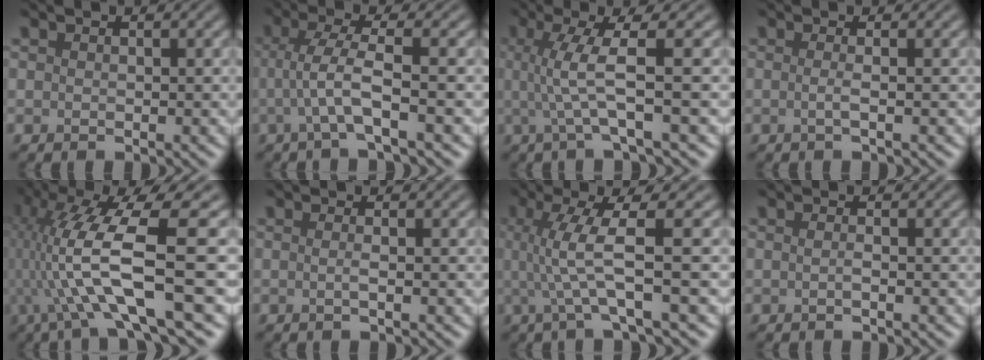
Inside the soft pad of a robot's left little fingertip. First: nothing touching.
{"total": 3.5, "force": [-0.8, 0.5, 3.4], "torque": [-0.067, 0.002, -0.015]}
{"total": 4.9, "force": [-0.2, 0.6, 4.8], "torque": [-0.090, 0.003, -0.002]}
{"total": 1.5, "force": [-0.5, 0.5, 1.3], "torque": [-0.017, -0.004, -0.020]}
{"total": 12.0, "force": [-0.9, 2.4, 11.7], "torque": [-0.207, 0.012, -0.009]}
{"total": 1.1, "force": [-0.4, 0.4, 1.0], "torque": [-0.012, -0.004, -0.017]}
{"total": 5.4, "force": [0.0, 0.7, 5.4], "torque": [-0.100, 0.004, 0.001]}
{"total": 0.9, "force": [-0.6, 0.2, 0.6], "torque": [-0.008, -0.002, -0.014]}